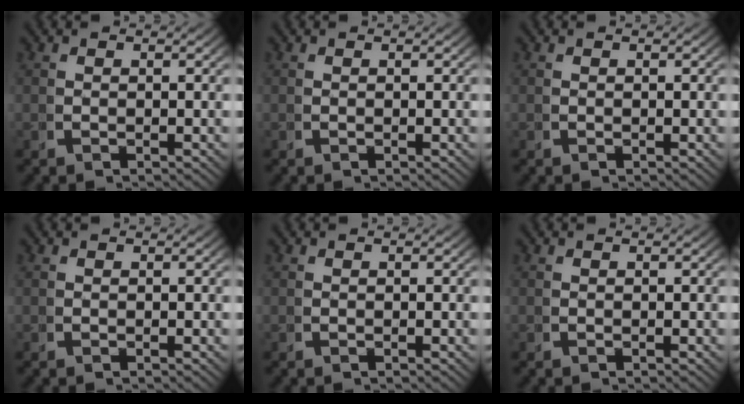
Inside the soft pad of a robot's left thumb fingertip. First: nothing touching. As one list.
[{"total": 0.0}, {"total": 0.0}, {"total": 0.0}, {"total": 0.0}, {"total": 0.0}]